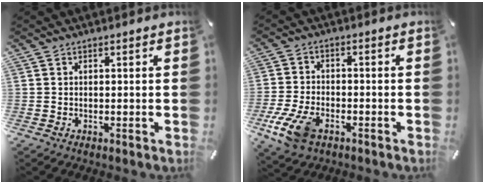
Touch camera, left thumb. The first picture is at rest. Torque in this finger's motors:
{"motor_torque": [-0.02, 0.90, 0.91, 0.58, 0.06]}